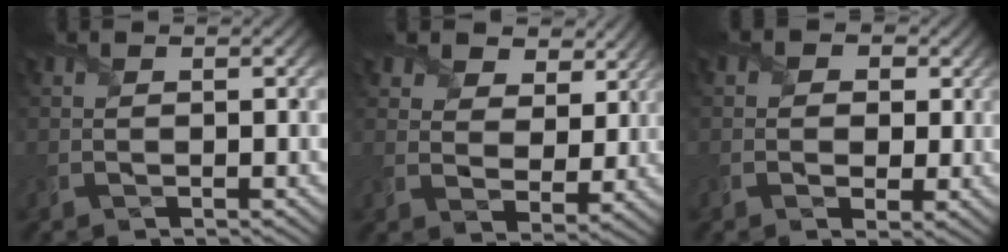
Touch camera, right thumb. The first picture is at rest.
{"total": 9.8, "force": [5.7, 6.4, 4.7], "torque": [-0.105, -0.002, 0.091]}
{"total": 5.0, "force": [1.3, 4.2, 2.5], "torque": [-0.049, -0.002, 0.003]}